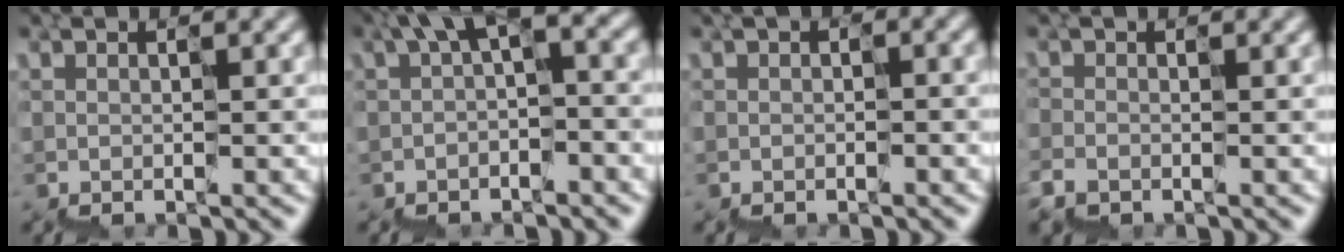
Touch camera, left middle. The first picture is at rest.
{"total": 3.6, "force": [0.6, 1.4, 3.3], "torque": [-0.059, 0.010, 0.002]}
{"total": 0.6, "force": [-0.5, 0.3, 0.3], "torque": [-0.003, 0.004, -0.010]}
{"total": 0.8, "force": [-0.6, 0.6, 0.1], "torque": [0.021, 0.010, -0.016]}